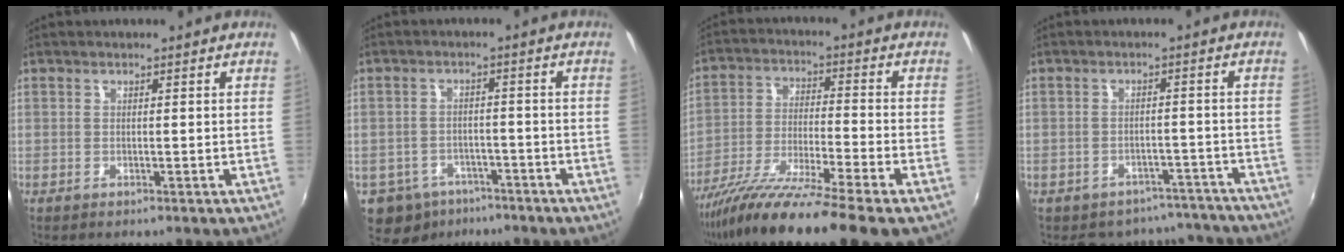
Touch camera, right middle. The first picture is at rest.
{"total": 10.1, "force": [-6.3, 7.3, 3.2], "torque": [-0.097, 0.002, -0.084]}
{"total": 17.7, "force": [-13.6, -0.6, 11.3], "torque": [-0.214, -0.053, -0.239]}
{"total": 11.8, "force": [-10.2, 5.5, 2.2], "torque": [-0.048, 0.021, -0.115]}